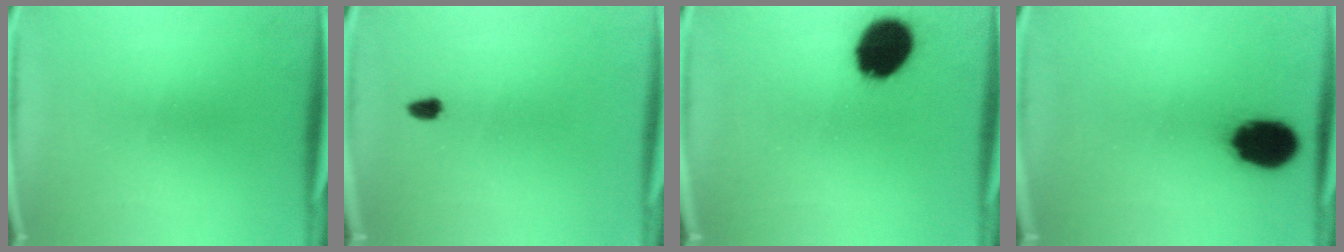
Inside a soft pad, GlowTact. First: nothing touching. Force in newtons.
{"total": 1.4}
{"total": 15.5}
{"total": 14.0}